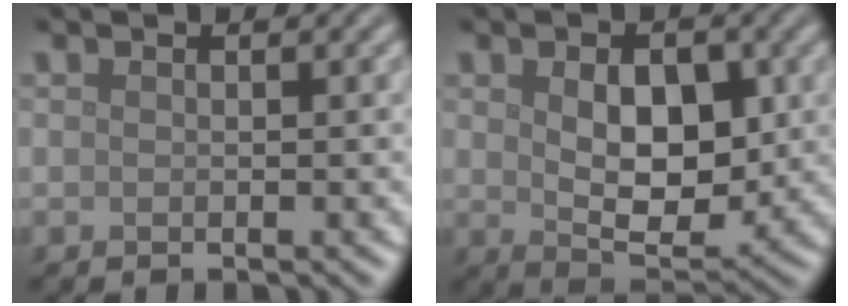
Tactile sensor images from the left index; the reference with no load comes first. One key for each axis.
{"total": 6.2, "fx": 0.6, "fy": 3.7, "fz": 4.9, "tx": -0.077, "ty": -0.010, "tz": 0.017}